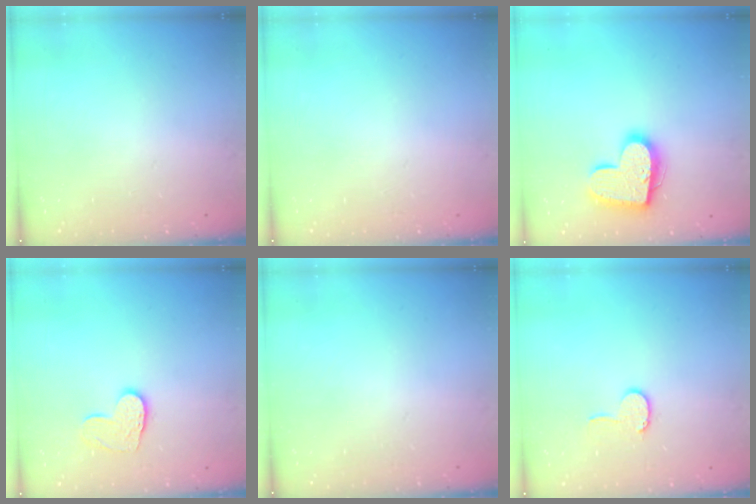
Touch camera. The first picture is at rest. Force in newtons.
{"total": 0.0}
{"total": 16.4, "press": 16.4, "slide": 1.0}
{"total": 8.8, "press": 8.8, "slide": 0.7}
{"total": 0.0}
{"total": 6.9, "press": 6.8, "slide": 0.7}